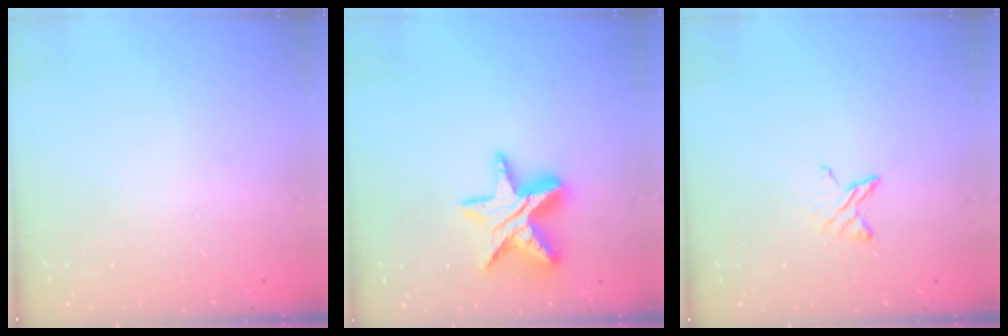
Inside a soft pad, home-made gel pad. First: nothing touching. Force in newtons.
{"total": 14.8, "press": 14.8, "slide": 1.1}
{"total": 4.3, "press": 4.2, "slide": 0.5}